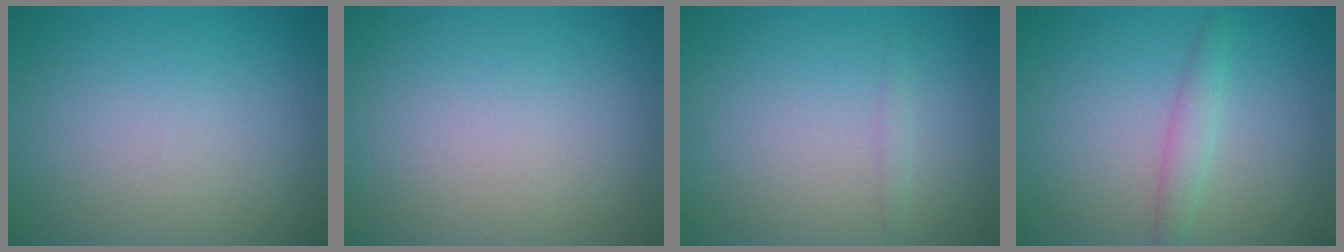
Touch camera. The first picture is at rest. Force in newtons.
{"total": 0.0}
{"total": 0.8, "press": 0.8, "slide": 0.0}
{"total": 1.7, "press": 1.7, "slide": 0.0}